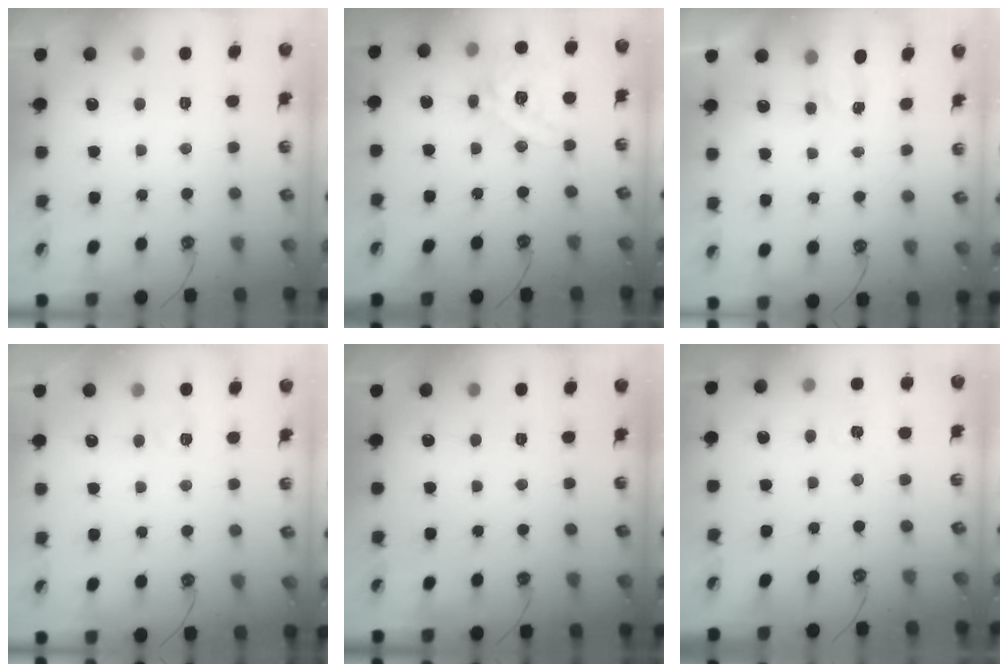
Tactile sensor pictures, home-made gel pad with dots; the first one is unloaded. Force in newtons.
{"total": 15.1, "press": 14.9, "slide": 2.3}
{"total": 1.8, "press": 1.7, "slide": 0.3}
{"total": 4.6, "press": 4.6, "slide": 0.4}
{"total": 0.0}
{"total": 1.6, "press": 1.5, "slide": 0.3}